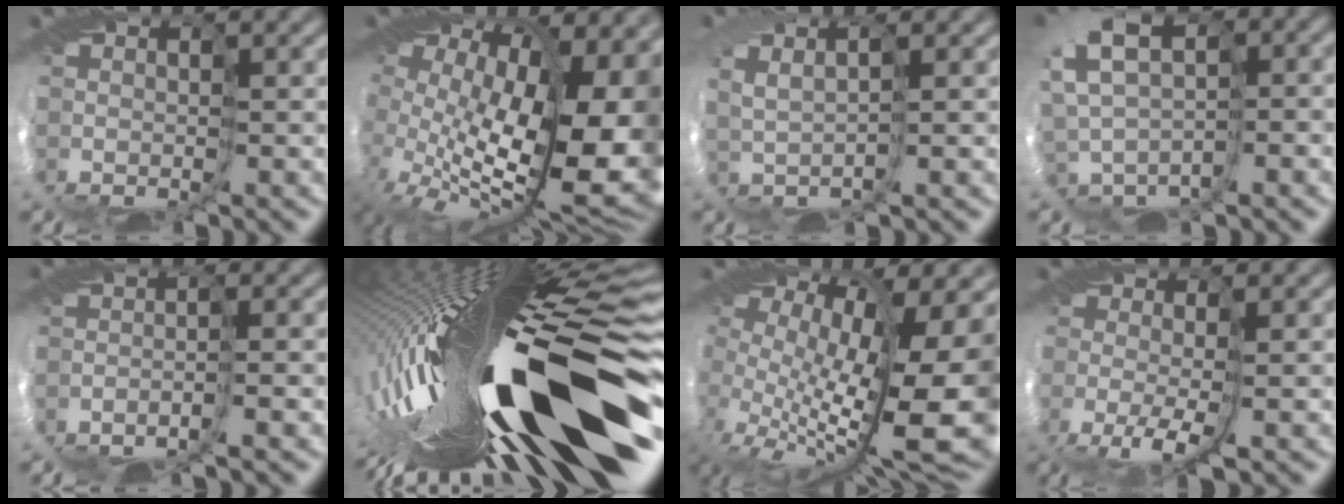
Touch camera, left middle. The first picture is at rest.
{"total": 14.4, "force": [0.9, 7.9, 12.1], "torque": [-0.180, -0.028, 0.037]}
{"total": 2.4, "force": [2.2, -0.8, -0.1], "torque": [0.008, 0.025, 0.026]}
{"total": 5.7, "force": [3.1, 2.8, 3.9], "torque": [-0.079, 0.049, 0.064]}
{"total": 1.8, "force": [-1.5, -0.2, 1.0], "torque": [-0.018, 0.003, -0.031]}
{"total": 17.5, "force": [-4.7, 3.5, 16.5], "torque": [-0.270, -0.034, -0.080]}
{"total": 14.2, "force": [0.0, 6.1, 12.8], "torque": [-0.193, -0.034, 0.020]}
{"total": 2.1, "force": [-1.2, 0.7, 1.6], "torque": [-0.052, -0.002, -0.033]}